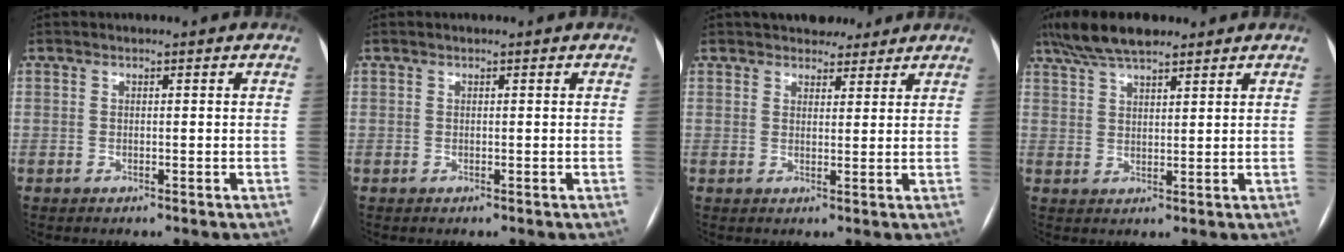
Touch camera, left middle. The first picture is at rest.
{"total": 0.0}
{"total": 5.4, "force": [4.6, 2.4, 1.1], "torque": [-0.004, 0.007, 0.062]}
{"total": 8.9, "force": [7.0, 2.2, 5.1], "torque": [-0.096, 0.029, 0.123]}